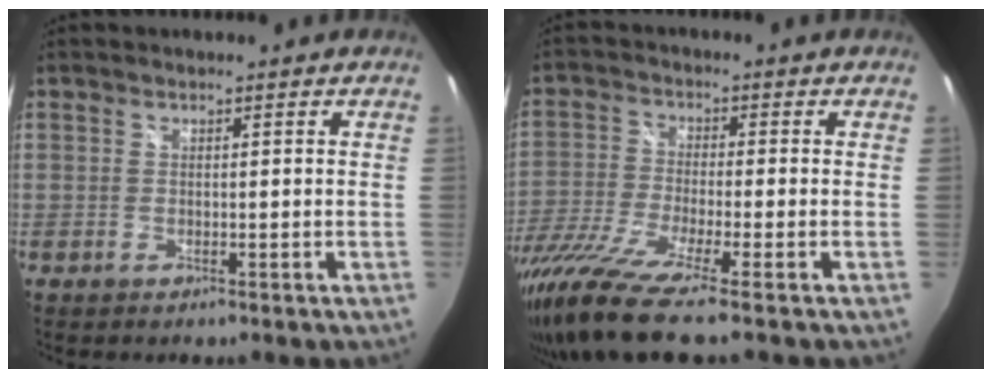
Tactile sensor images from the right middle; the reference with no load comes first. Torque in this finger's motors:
{"motor_torque": [1.17, -0.97, 0.55, 0.21]}